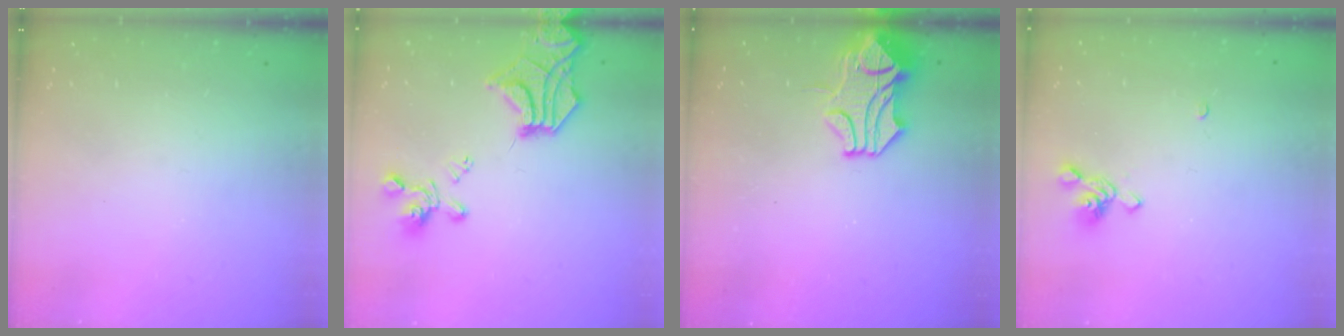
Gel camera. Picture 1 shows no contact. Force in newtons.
{"total": 10.8, "press": 10.0, "slide": 3.9}
{"total": 2.3, "press": 1.7, "slide": 1.6}
{"total": 4.3, "press": 4.2, "slide": 0.9}